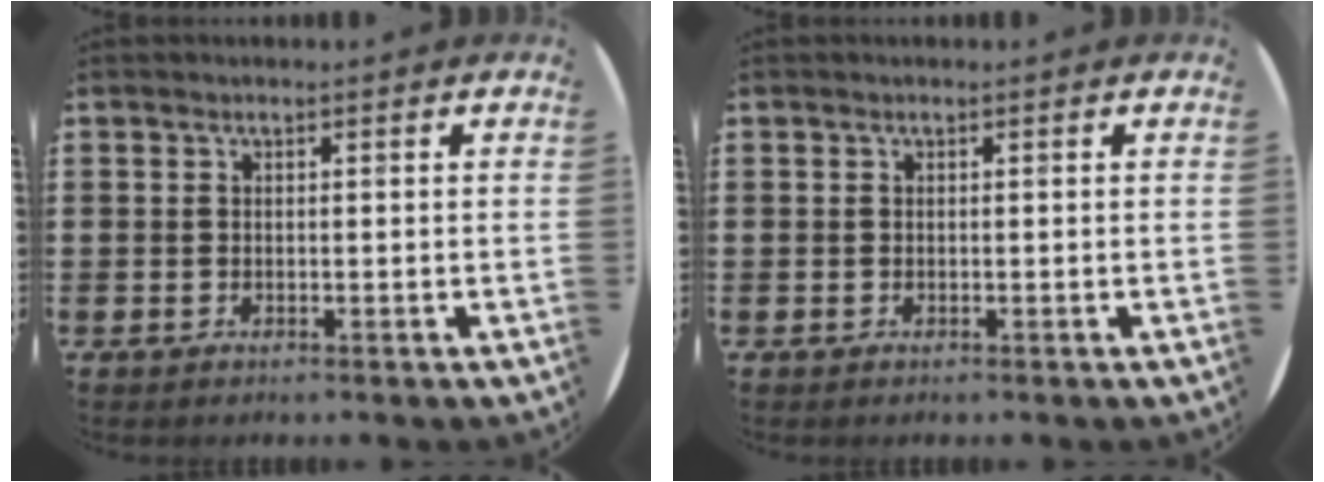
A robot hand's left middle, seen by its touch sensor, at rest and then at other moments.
{"total": 0.0}